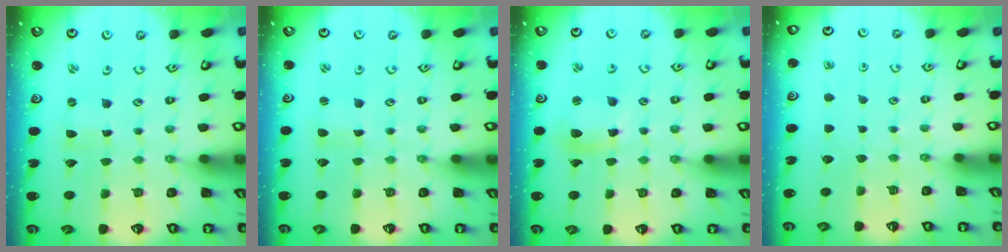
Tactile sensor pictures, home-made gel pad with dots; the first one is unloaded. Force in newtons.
{"total": 1.0, "press": 1.0, "slide": 0.1}
{"total": 10.9, "press": 10.8, "slide": 1.2}
{"total": 0.0}